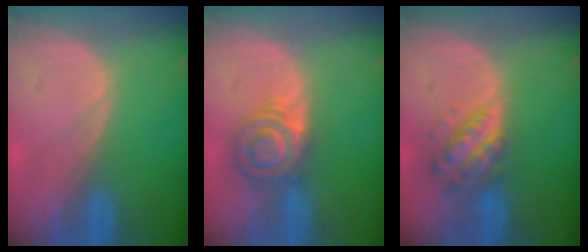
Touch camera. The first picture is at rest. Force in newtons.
{"total": 5.9, "press": 5.9, "slide": 0.8}
{"total": 6.3, "press": 5.7, "slide": 2.6}